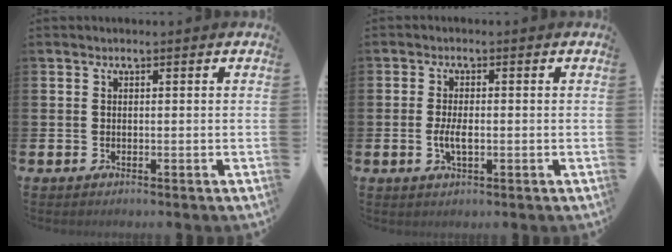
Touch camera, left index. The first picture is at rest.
{"total": 3.1, "force": [-0.4, 1.3, 2.8], "torque": [-0.046, -0.001, -0.010]}